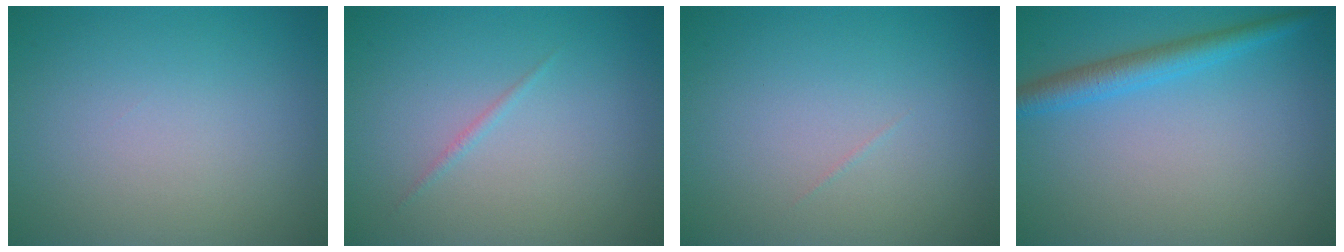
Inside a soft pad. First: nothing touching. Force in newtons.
{"total": 0.6, "press": 0.6, "slide": 0.0}
{"total": 0.0}
{"total": 3.0, "press": 3.0, "slide": 0.0}